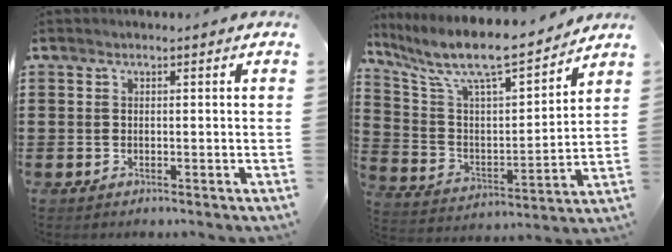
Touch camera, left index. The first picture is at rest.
{"total": 9.2, "force": [7.9, 1.3, 4.6], "torque": [-0.126, -0.054, 0.130]}